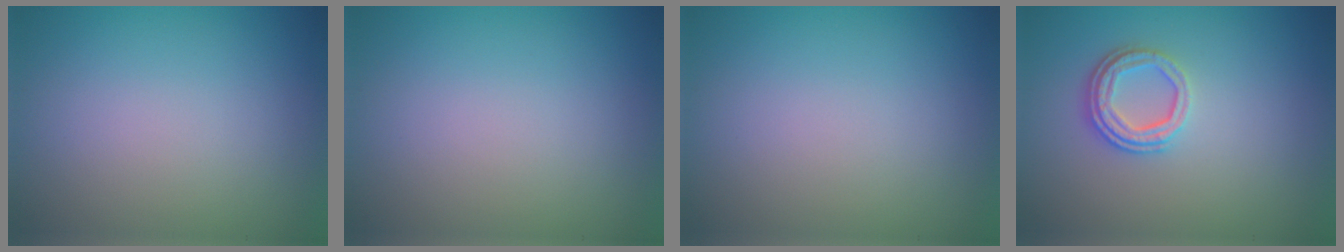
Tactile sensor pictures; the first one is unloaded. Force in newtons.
{"total": 0.0}
{"total": 0.0}
{"total": 3.2, "press": 2.5, "slide": 2.0}